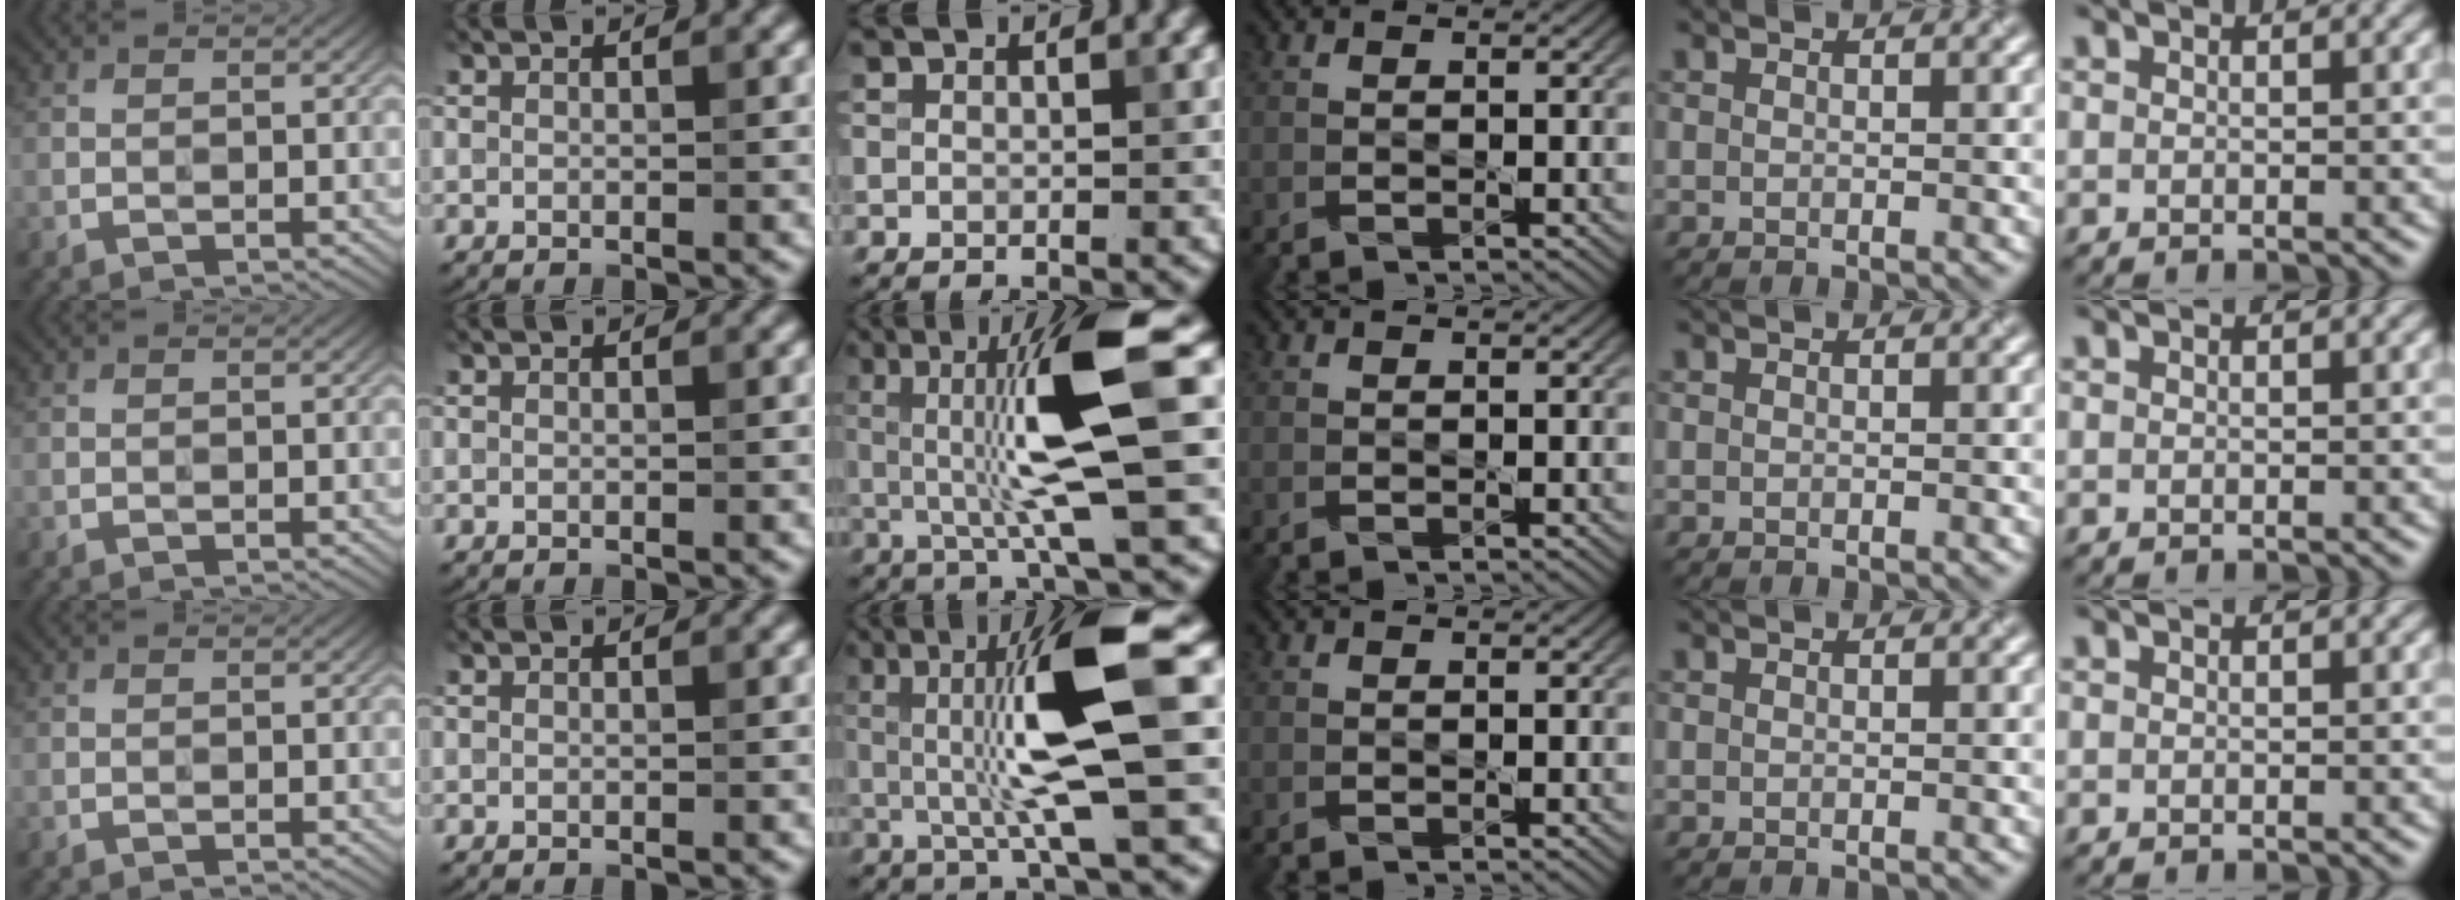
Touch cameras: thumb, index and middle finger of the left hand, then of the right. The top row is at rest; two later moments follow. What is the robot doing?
{"motion": "dispense", "object": "spray bottle"}